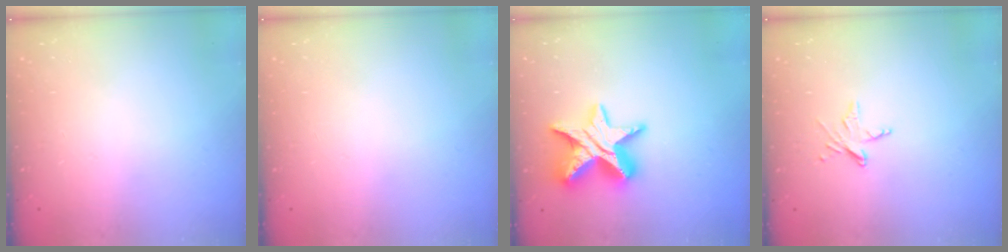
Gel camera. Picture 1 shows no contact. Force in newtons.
{"total": 0.0}
{"total": 15.0, "press": 14.9, "slide": 1.0}
{"total": 5.4, "press": 5.4, "slide": 0.2}